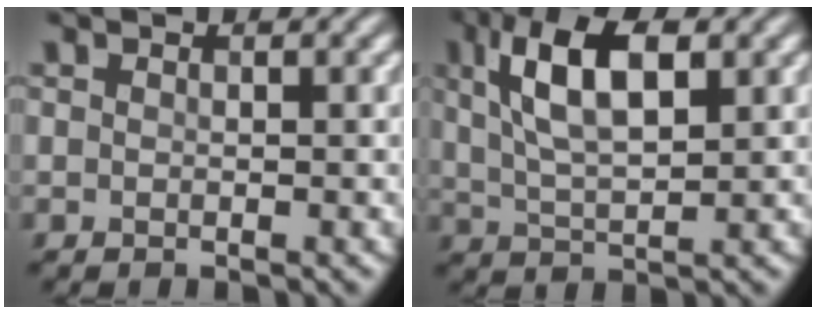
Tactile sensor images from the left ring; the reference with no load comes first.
{"total": 7.6, "force": [2.6, 3.1, 6.4], "torque": [-0.123, 0.013, 0.045]}